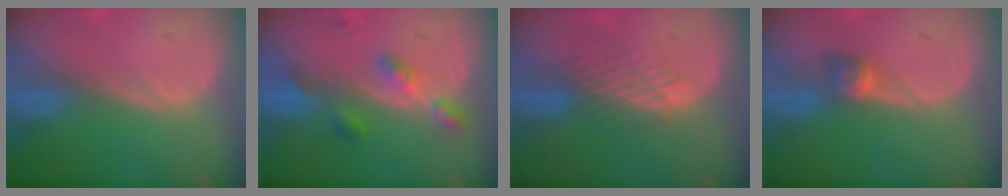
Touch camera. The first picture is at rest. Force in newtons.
{"total": 4.6, "press": 4.4, "slide": 1.5}
{"total": 3.6, "press": 3.1, "slide": 1.9}
{"total": 2.9, "press": 2.5, "slide": 1.5}